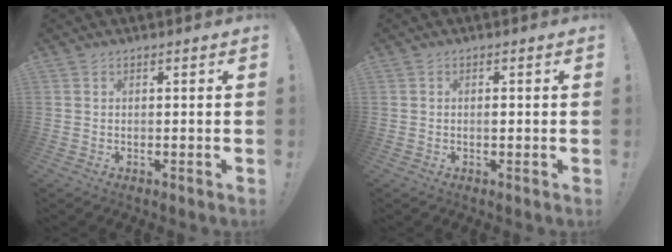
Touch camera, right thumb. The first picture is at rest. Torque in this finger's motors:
{"motor_torque": [0.13, 0.14, 0.12, -0.14, 0.00]}